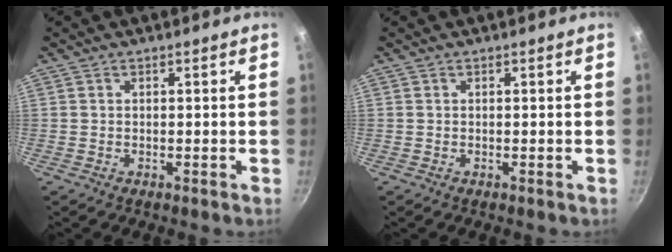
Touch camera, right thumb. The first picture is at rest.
{"total": 0.0}